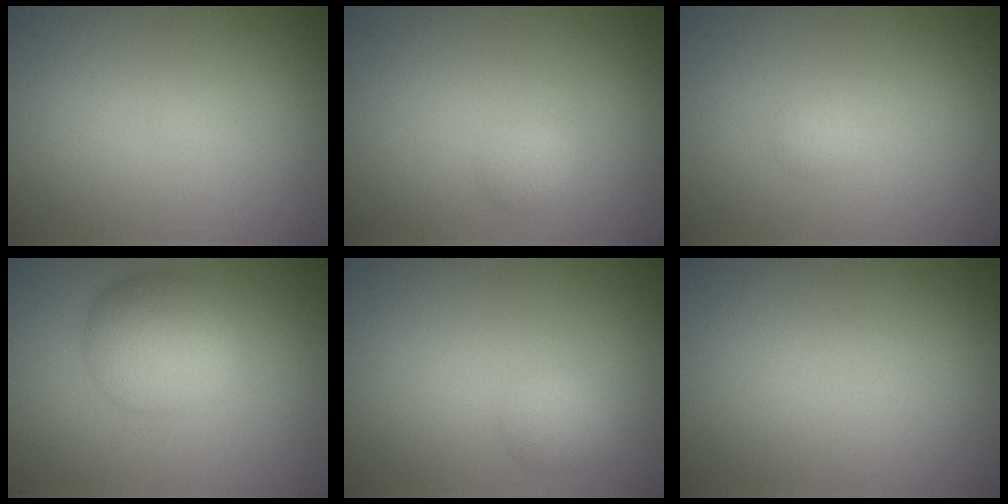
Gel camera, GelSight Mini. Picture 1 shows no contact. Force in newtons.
{"total": 1.0, "press": 1.0, "slide": 0.1}
{"total": 0.7, "press": 0.7, "slide": 0.1}
{"total": 4.9, "press": 4.9, "slide": 0.1}
{"total": 1.5, "press": 1.5, "slide": 0.1}
{"total": 0.0}